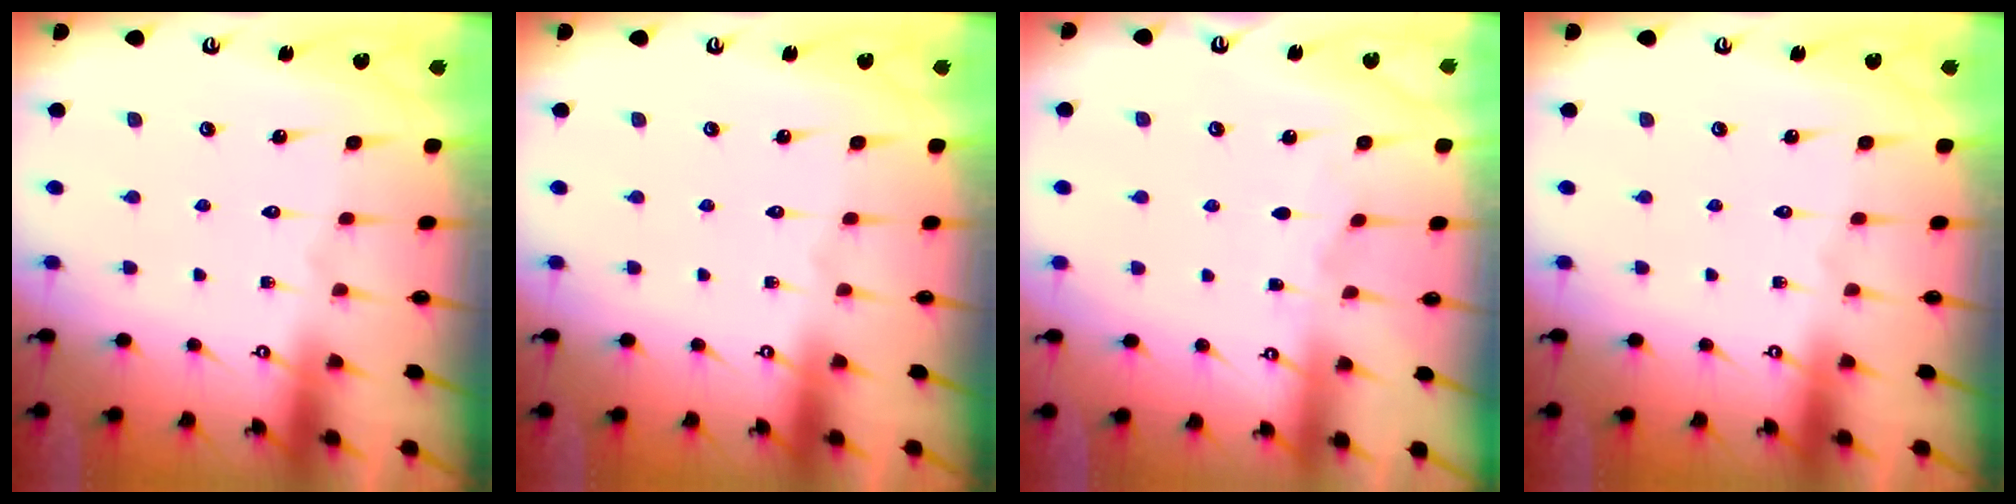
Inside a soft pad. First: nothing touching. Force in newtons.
{"total": 0.0}
{"total": 1.6, "press": 1.6, "slide": 0.3}
{"total": 0.0}